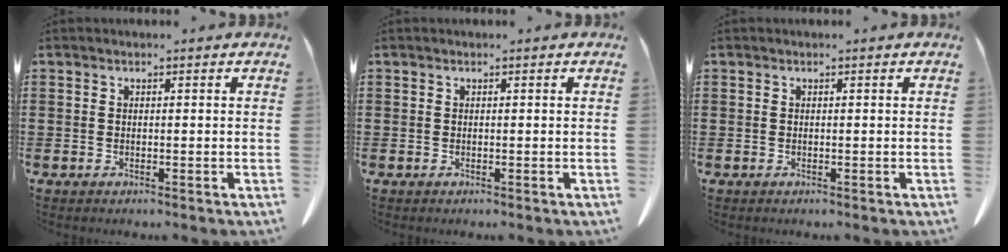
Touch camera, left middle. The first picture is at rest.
{"total": 0.0}
{"total": 0.0}